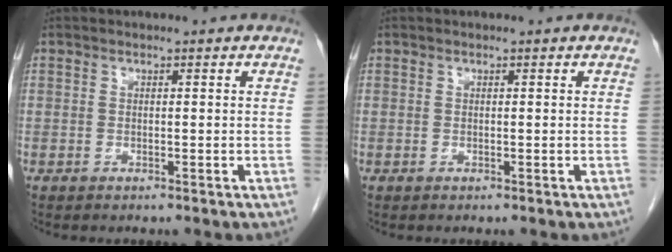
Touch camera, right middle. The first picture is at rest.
{"total": 0.0}